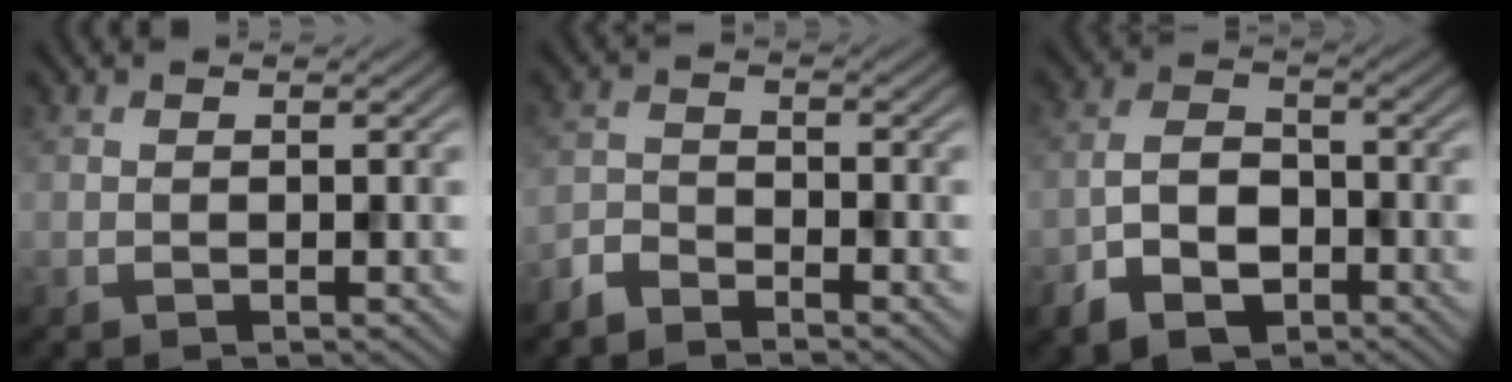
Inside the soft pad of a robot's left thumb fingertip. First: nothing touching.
{"total": 3.1, "force": [-2.8, 0.9, 0.8], "torque": [-0.017, -0.004, -0.070]}
{"total": 6.6, "force": [-3.5, 4.0, 4.0], "torque": [-0.083, -0.004, -0.073]}